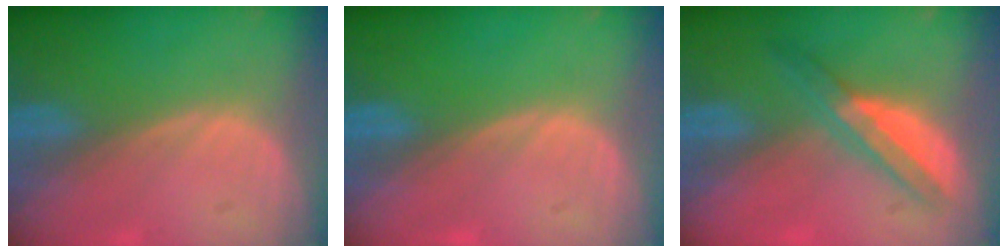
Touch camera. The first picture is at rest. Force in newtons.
{"total": 0.0}
{"total": 5.7, "press": 5.3, "slide": 2.1}